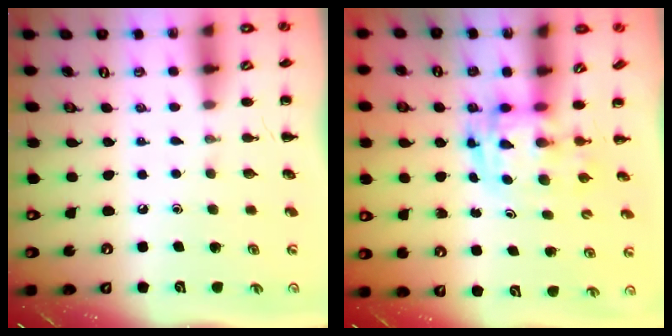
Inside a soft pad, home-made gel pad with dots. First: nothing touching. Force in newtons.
{"total": 2.8, "press": 2.7, "slide": 0.5}